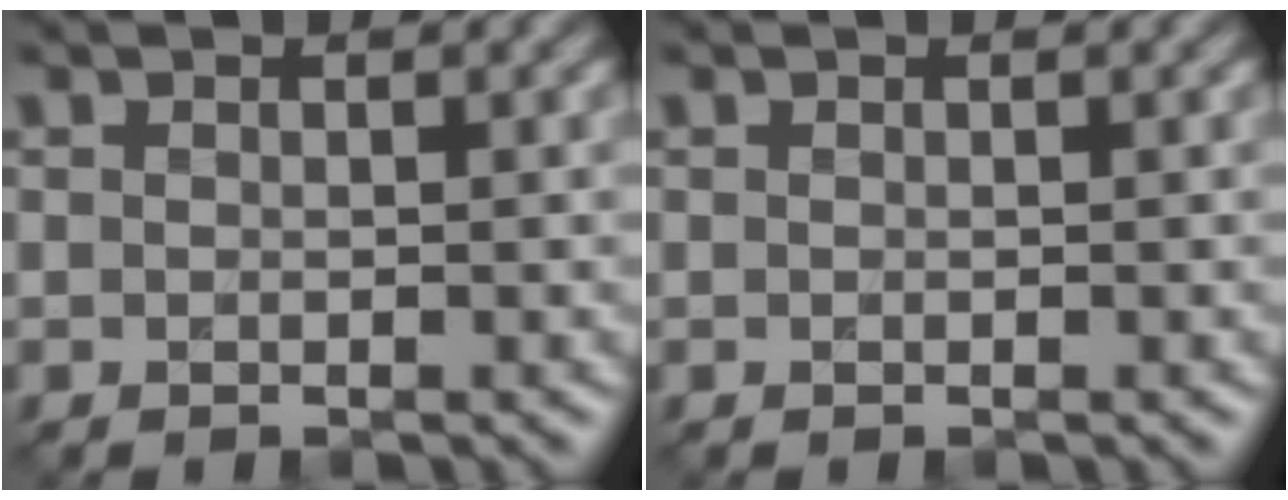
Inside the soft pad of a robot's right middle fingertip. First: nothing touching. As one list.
[{"total": 0.0}]